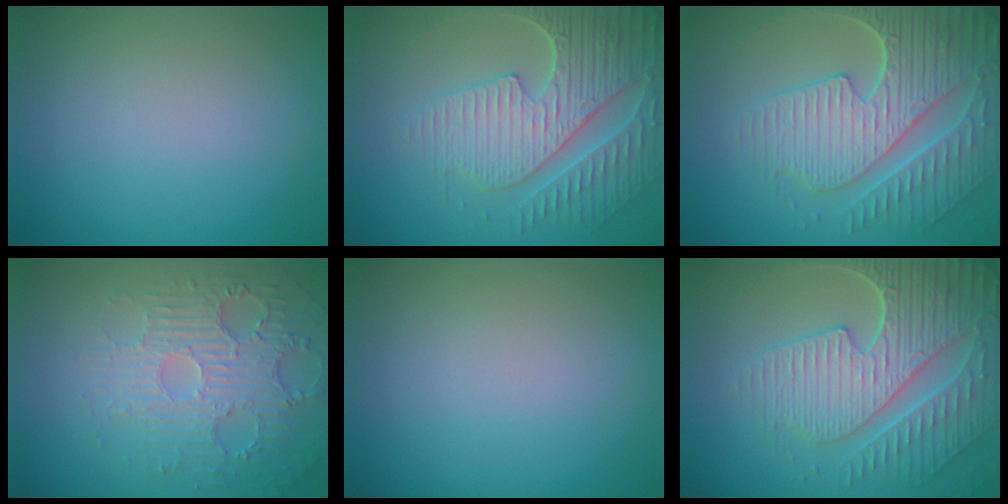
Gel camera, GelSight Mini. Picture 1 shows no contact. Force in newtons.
{"total": 7.0, "press": 5.7, "slide": 4.2}
{"total": 8.5, "press": 6.1, "slide": 5.9}
{"total": 4.3, "press": 3.8, "slide": 2.1}
{"total": 0.0}
{"total": 8.4, "press": 6.1, "slide": 5.8}